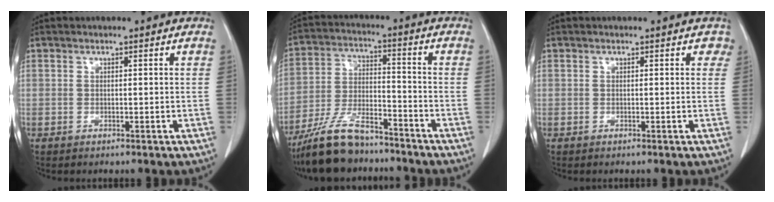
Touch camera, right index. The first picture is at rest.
{"total": 12.1, "force": [-10.1, 3.3, 5.9], "torque": [-0.124, -0.009, -0.188]}
{"total": 0.9, "force": [0.4, 0.8, 0.3], "torque": [0.014, 0.003, -0.005]}